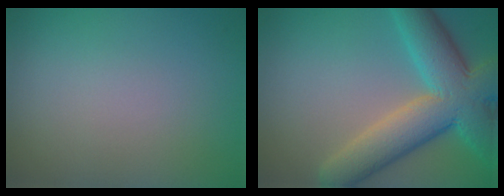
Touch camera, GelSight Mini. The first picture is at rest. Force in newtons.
{"total": 9.1, "press": 9.1, "slide": 0.5}